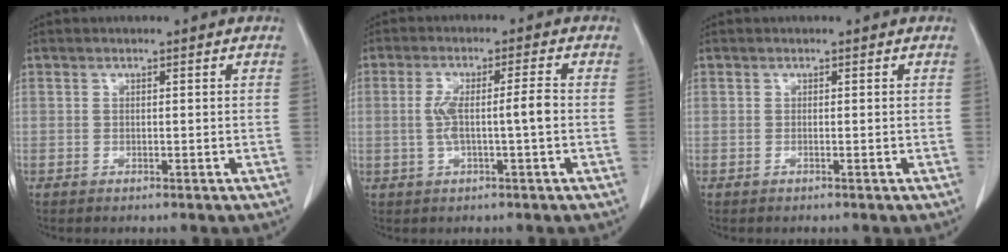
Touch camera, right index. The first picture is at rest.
{"total": 5.6, "force": [-0.6, 0.3, 5.6], "torque": [-0.113, 0.015, -0.006]}
{"total": 0.0}